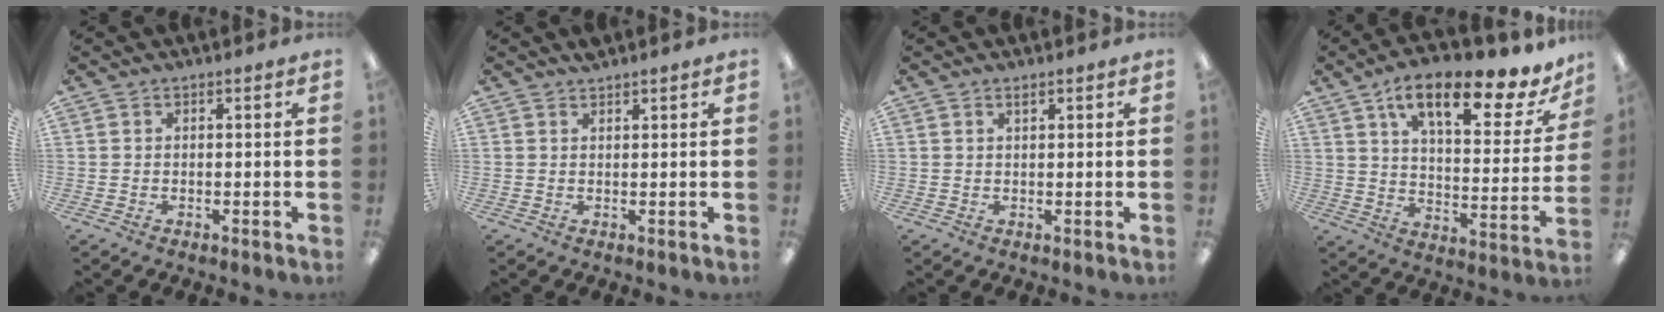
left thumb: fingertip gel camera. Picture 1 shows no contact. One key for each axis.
{"total": 1.2, "fx": 1.2, "fy": 0.0, "fz": 0.2, "tx": -0.006, "ty": -0.001, "tz": 0.023}
{"total": 1.1, "fx": 0.9, "fy": 0.1, "fz": 0.6, "tx": -0.013, "ty": 0.000, "tz": 0.016}
{"total": 17.8, "fx": 11.5, "fy": 5.7, "fz": 12.3, "tx": -0.187, "ty": -0.068, "tz": 0.184}